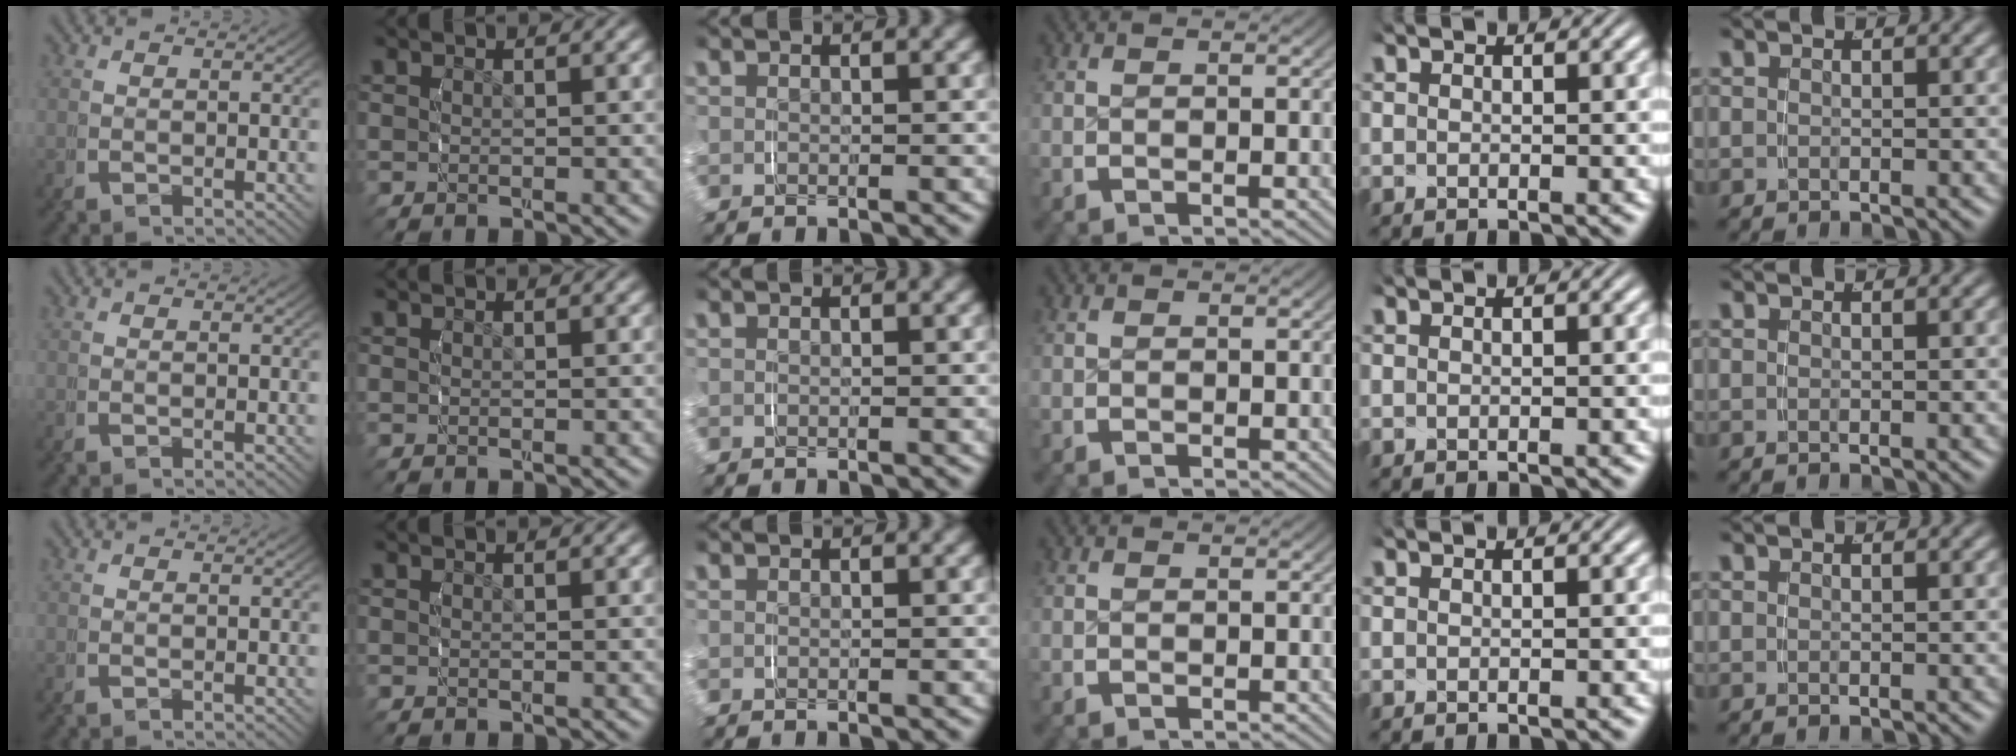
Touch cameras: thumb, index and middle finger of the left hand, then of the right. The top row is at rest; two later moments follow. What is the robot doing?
{"motion": "grasp_and_lifting", "object": "fork"}